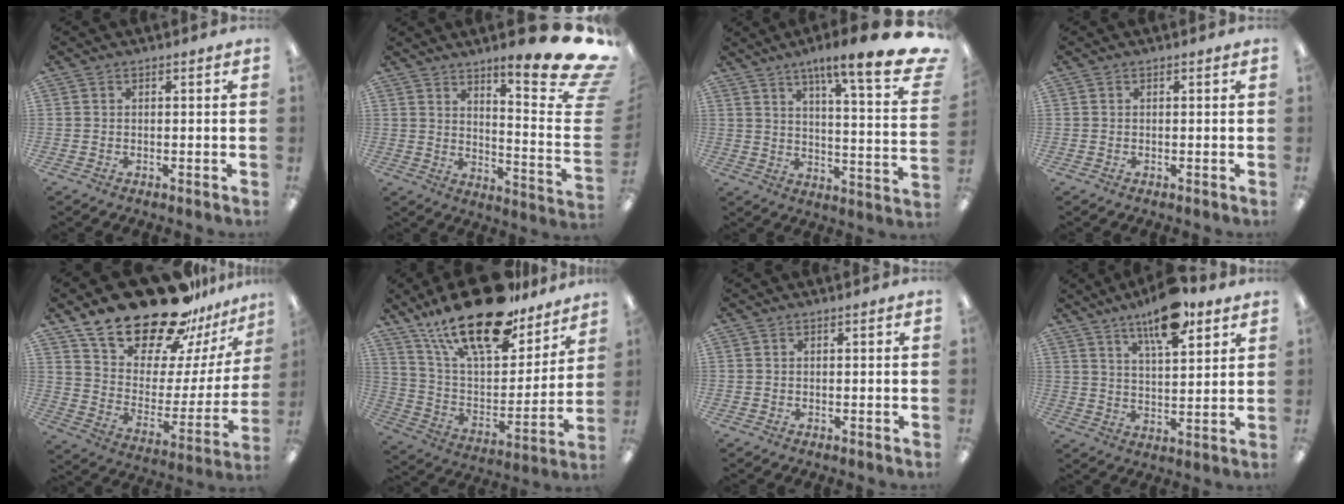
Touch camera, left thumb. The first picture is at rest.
{"total": 16.2, "force": [12.0, 1.8, 10.8], "torque": [-0.159, -0.098, 0.189]}
{"total": 14.6, "force": [10.1, 1.6, 10.5], "torque": [-0.151, -0.081, 0.152]}
{"total": 0.0}
{"total": 24.9, "force": [19.8, 10.3, 11.1], "torque": [-0.187, -0.130, 0.355]}
{"total": 24.6, "force": [17.7, 9.3, 14.3], "torque": [-0.246, -0.102, 0.305]}
{"total": 0.0}
{"total": 12.5, "force": [8.6, 4.2, 8.1], "torque": [-0.118, -0.045, 0.143]}